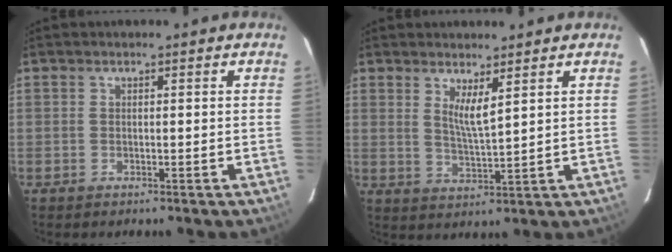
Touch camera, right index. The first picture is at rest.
{"total": 4.4, "force": [2.5, 0.4, 3.6], "torque": [-0.068, -0.014, 0.043]}